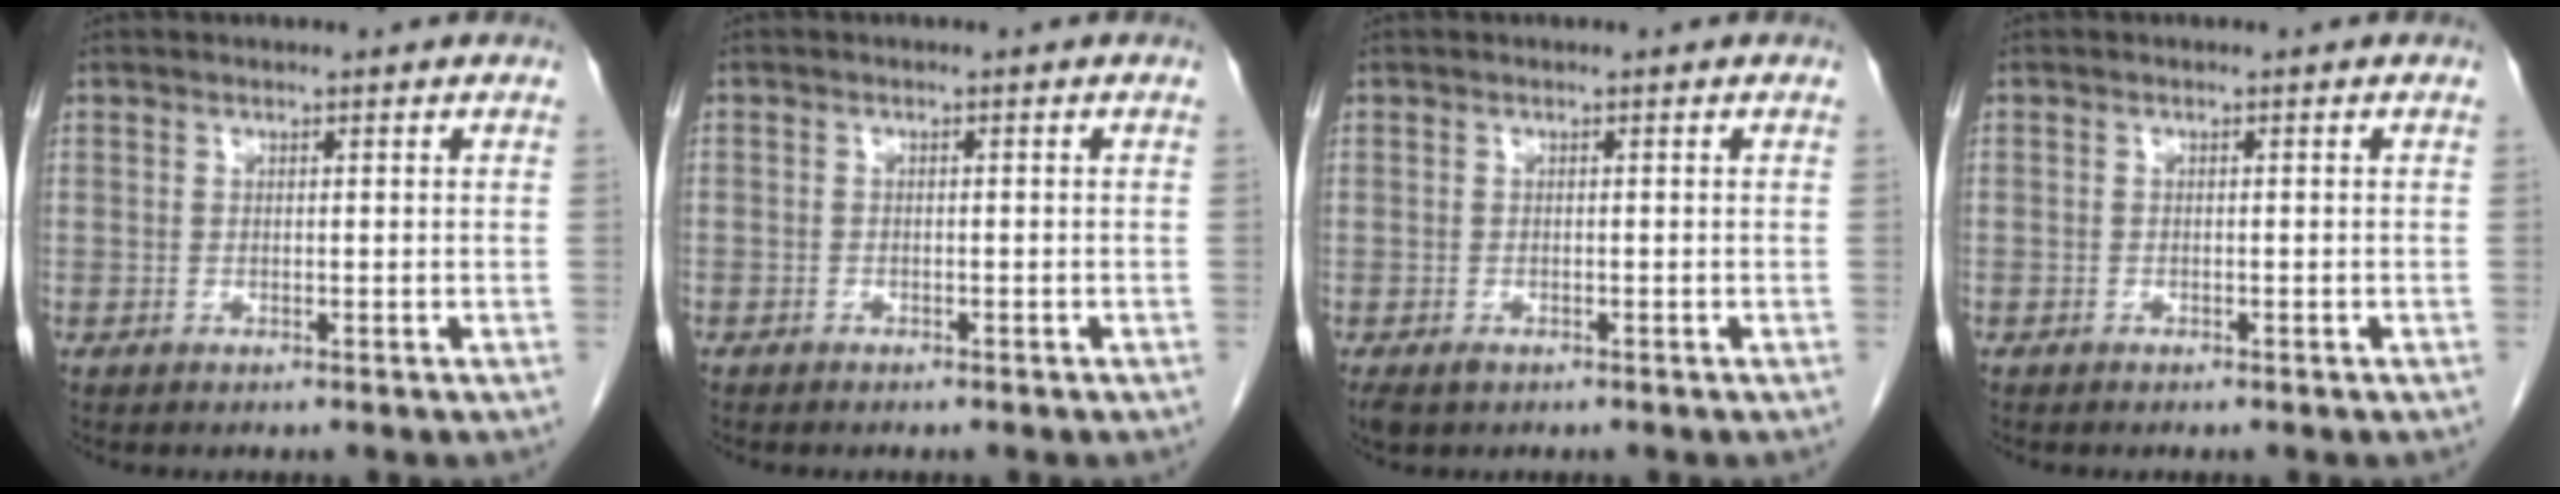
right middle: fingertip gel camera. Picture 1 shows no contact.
{"total": 1.3, "force": [-1.1, 0.7, 0.3], "torque": [-0.013, 0.000, -0.015]}
{"total": 2.5, "force": [-1.5, 1.4, 1.4], "torque": [-0.031, -0.007, -0.022]}
{"total": 0.5, "force": [-0.4, 0.3, 0.1], "torque": [-0.012, 0.000, -0.009]}